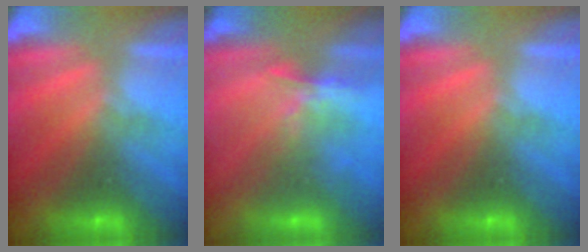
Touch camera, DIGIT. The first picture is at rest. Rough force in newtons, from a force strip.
{"total": 2.4}
{"total": 0.0}